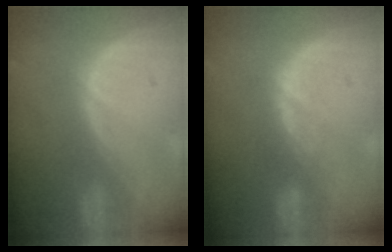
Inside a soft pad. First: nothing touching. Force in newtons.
{"total": 1.9, "press": 1.8, "slide": 0.5}